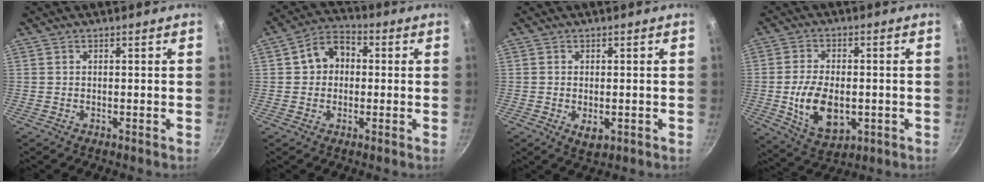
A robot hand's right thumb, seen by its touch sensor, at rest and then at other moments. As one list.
[{"total": 7.9, "force": [0.9, 6.2, 4.8], "torque": [-0.045, 0.020, 0.000]}, {"total": 3.2, "force": [-0.7, 1.9, 2.5], "torque": [-0.042, -0.010, -0.005]}, {"total": 12.1, "force": [-1.9, 7.3, 9.4], "torque": [-0.161, 0.000, -0.020]}]